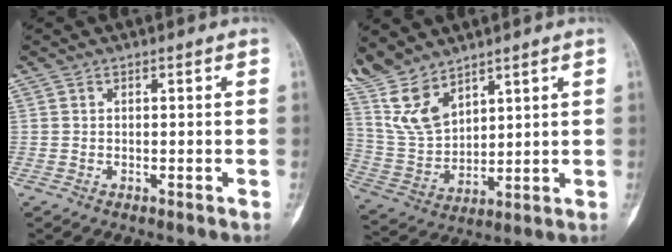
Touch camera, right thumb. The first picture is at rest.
{"total": 11.0, "force": [8.7, 4.5, 5.0], "torque": [-0.098, -0.037, 0.197]}